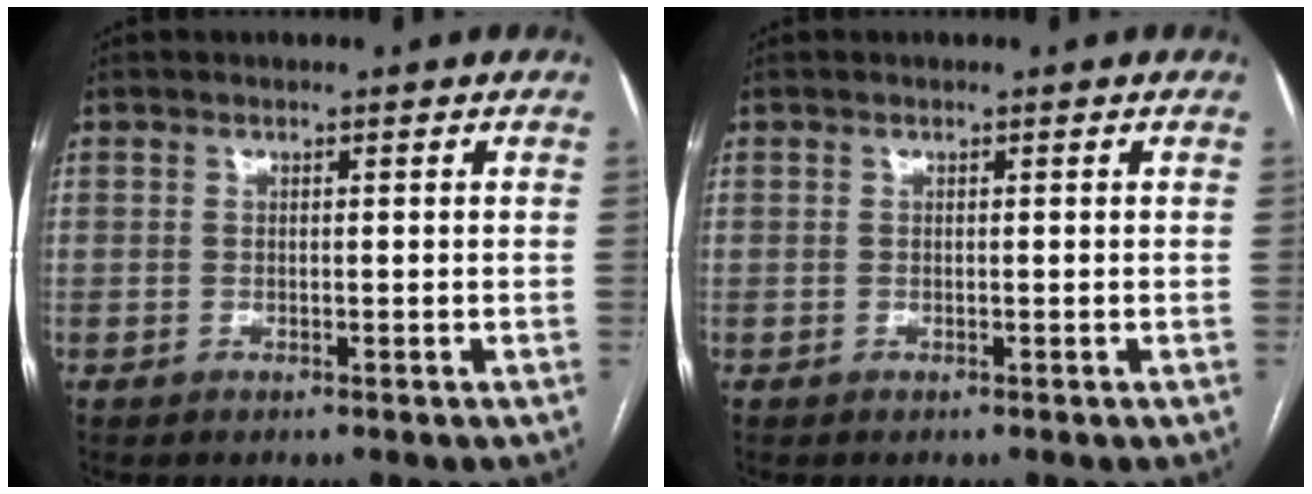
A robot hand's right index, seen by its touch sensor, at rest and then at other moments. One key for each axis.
{"total": 0.0}